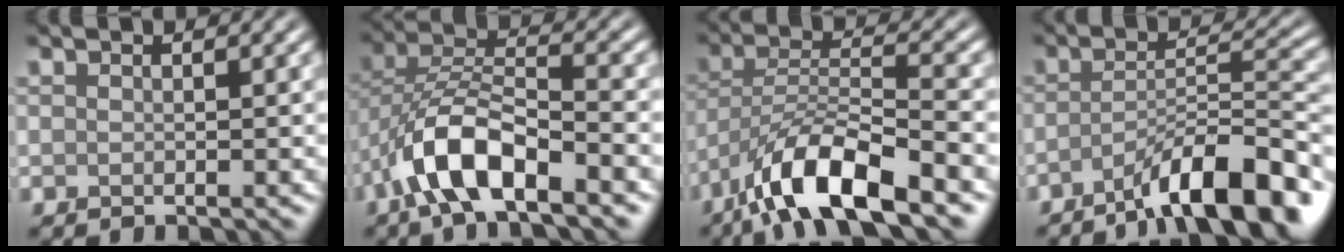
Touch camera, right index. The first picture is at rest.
{"total": 8.2, "force": [-4.7, 2.8, 6.2], "torque": [-0.116, 0.010, -0.092]}
{"total": 9.2, "force": [-6.2, 2.3, 6.4], "torque": [-0.112, 0.004, -0.119]}
{"total": 9.0, "force": [-5.9, 1.8, 6.5], "torque": [-0.094, 0.012, -0.099]}